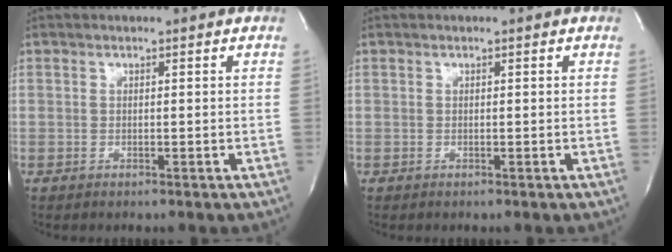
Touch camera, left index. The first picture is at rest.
{"total": 0.0}